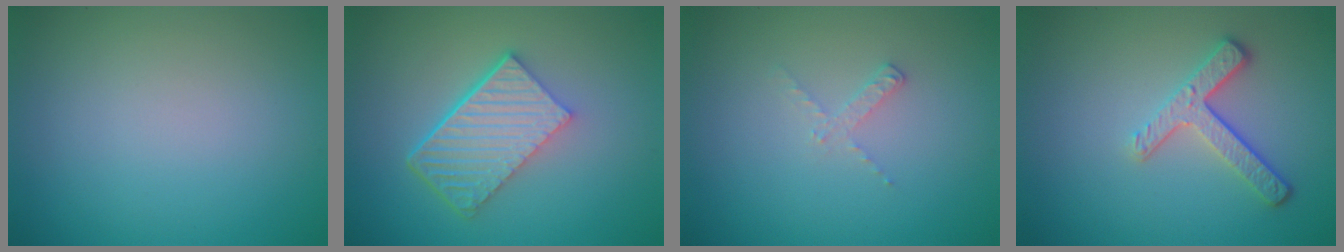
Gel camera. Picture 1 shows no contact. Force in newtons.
{"total": 6.0, "press": 4.1, "slide": 4.4}
{"total": 1.1, "press": 1.1, "slide": 0.2}
{"total": 3.4, "press": 2.7, "slide": 2.1}